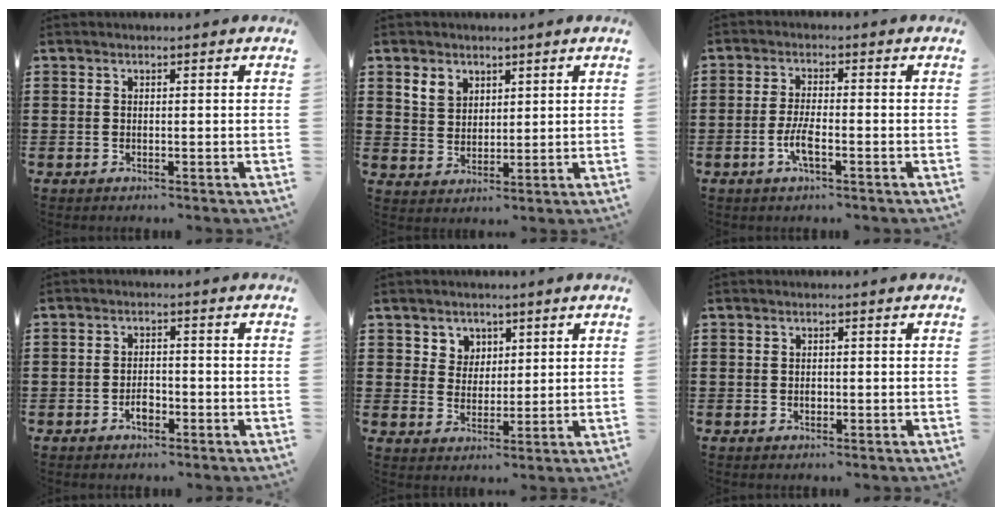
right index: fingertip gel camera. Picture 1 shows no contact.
{"total": 3.8, "force": [2.3, 2.9, 1.0], "torque": [-0.033, 0.013, 0.043]}
{"total": 3.9, "force": [-1.6, 0.7, 3.5], "torque": [-0.081, -0.009, -0.033]}
{"total": 2.5, "force": [-1.3, 1.1, 1.9], "torque": [-0.038, 0.000, -0.022]}
{"total": 3.8, "force": [2.1, 3.2, 0.1], "torque": [-0.022, 0.011, 0.038]}
{"total": 1.0, "force": [-0.2, 0.7, 0.7], "torque": [-0.016, 0.000, -0.004]}